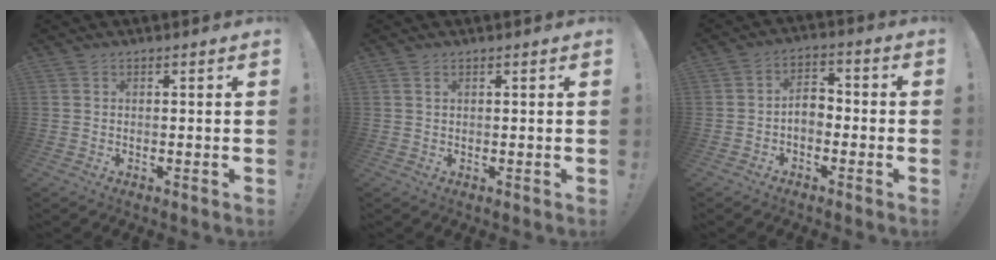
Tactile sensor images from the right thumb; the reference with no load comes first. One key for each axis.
{"total": 1.0, "fx": 0.6, "fy": 0.3, "fz": 0.7, "tx": -0.010, "ty": -0.001, "tz": 0.009}
{"total": 6.4, "fx": -1.5, "fy": 4.4, "fz": 4.4, "tx": -0.087, "ty": 0.005, "tz": -0.027}